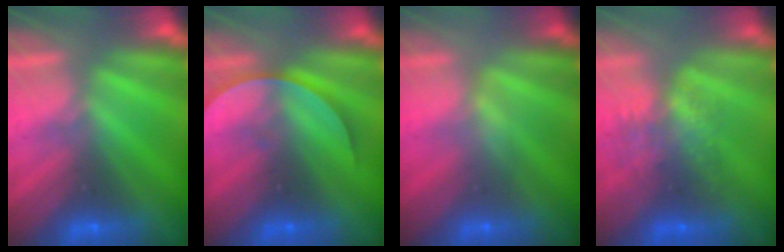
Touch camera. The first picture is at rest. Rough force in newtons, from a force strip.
{"total": 2.7}
{"total": 2.1}
{"total": 5.8}